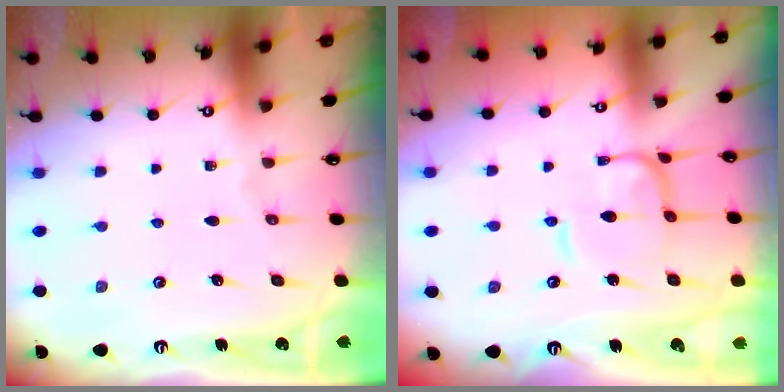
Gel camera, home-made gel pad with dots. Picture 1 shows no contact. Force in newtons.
{"total": 2.2, "press": 2.2, "slide": 0.5}